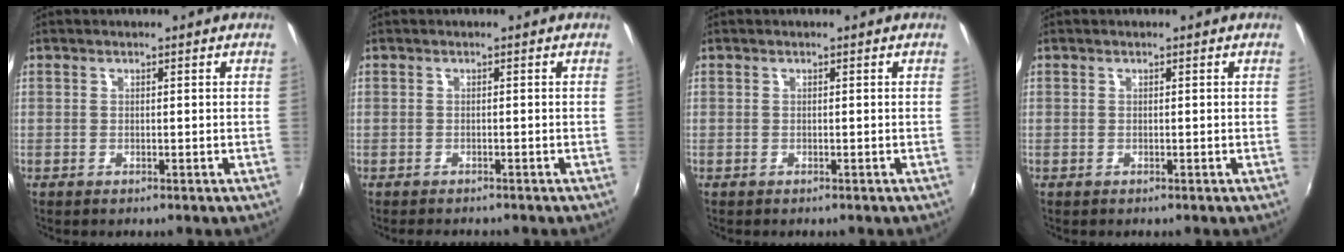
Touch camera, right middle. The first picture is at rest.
{"total": 2.8, "force": [-2.5, 0.7, 0.9], "torque": [-0.022, -0.014, -0.040]}
{"total": 0.0}
{"total": 0.0}